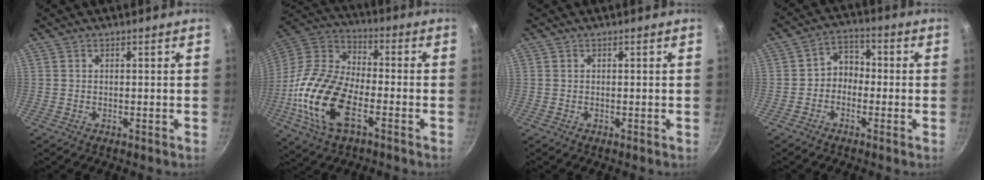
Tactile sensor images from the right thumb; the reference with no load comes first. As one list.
[{"total": 19.7, "force": [-6.4, 10.3, 15.5], "torque": [-0.301, 0.033, -0.141]}, {"total": 0.0}, {"total": 5.2, "force": [-1.3, 4.2, 2.8], "torque": [-0.012, 0.029, -0.035]}]